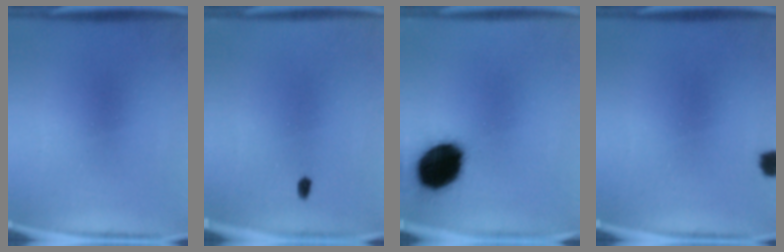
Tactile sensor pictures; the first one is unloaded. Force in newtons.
{"total": 1.1}
{"total": 18.2}
{"total": 2.2}